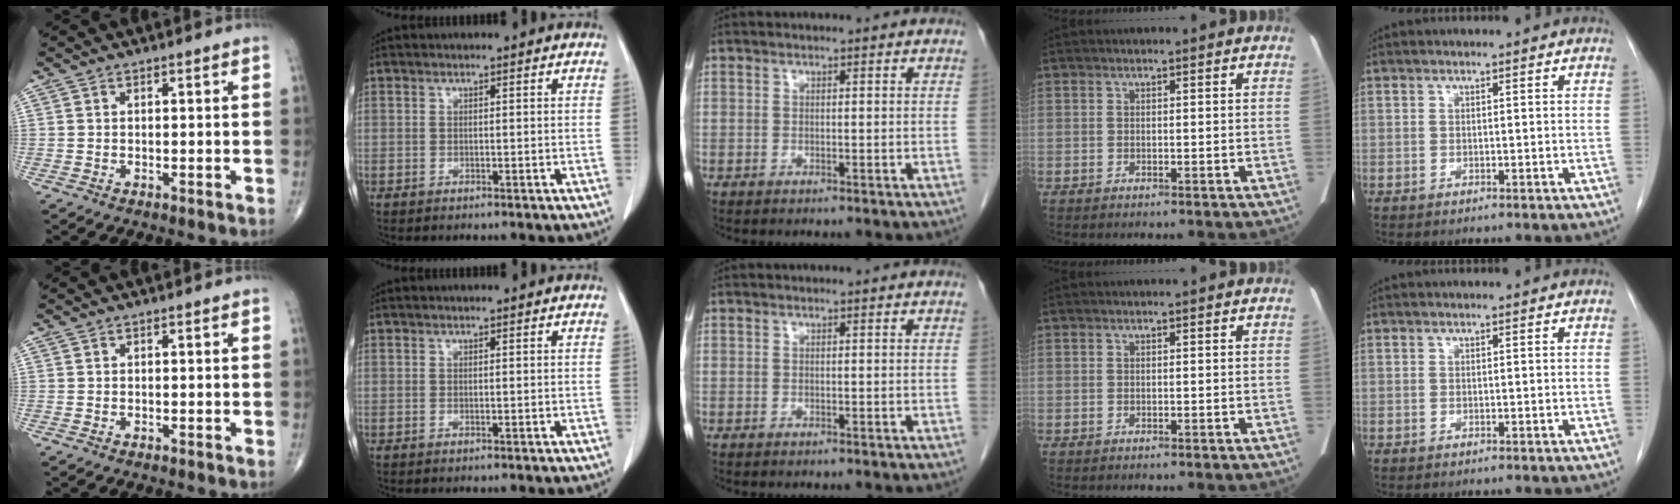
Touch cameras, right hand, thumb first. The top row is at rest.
{}